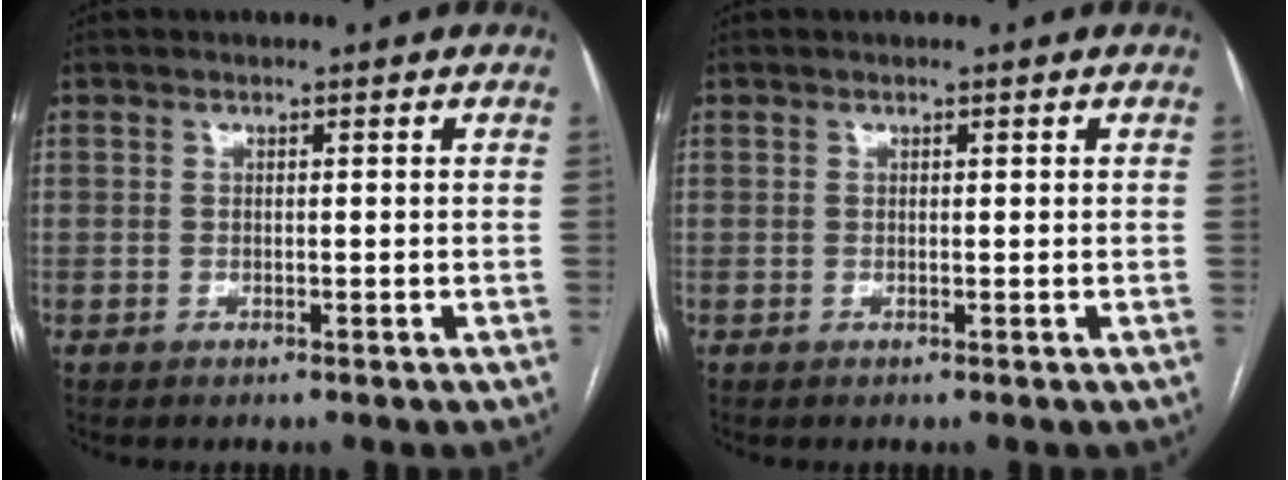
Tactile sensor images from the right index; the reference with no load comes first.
{"total": 0.0}